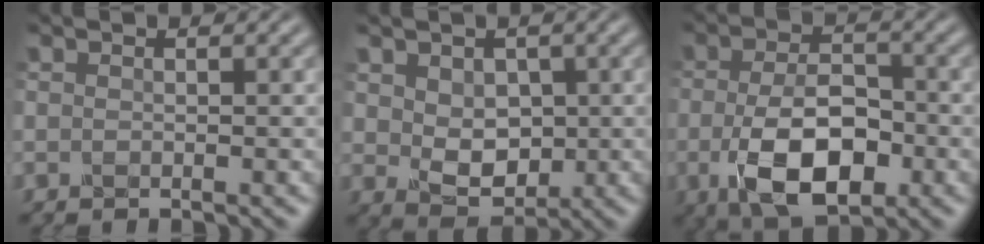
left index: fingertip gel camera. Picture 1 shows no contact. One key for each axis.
{"total": 3.4, "fx": 0.5, "fy": 2.7, "fz": 2.0, "tx": -0.046, "ty": -0.012, "tz": 0.013}
{"total": 7.3, "fx": -2.3, "fy": 3.9, "fz": 5.7, "tx": -0.129, "ty": -0.011, "tz": -0.043}